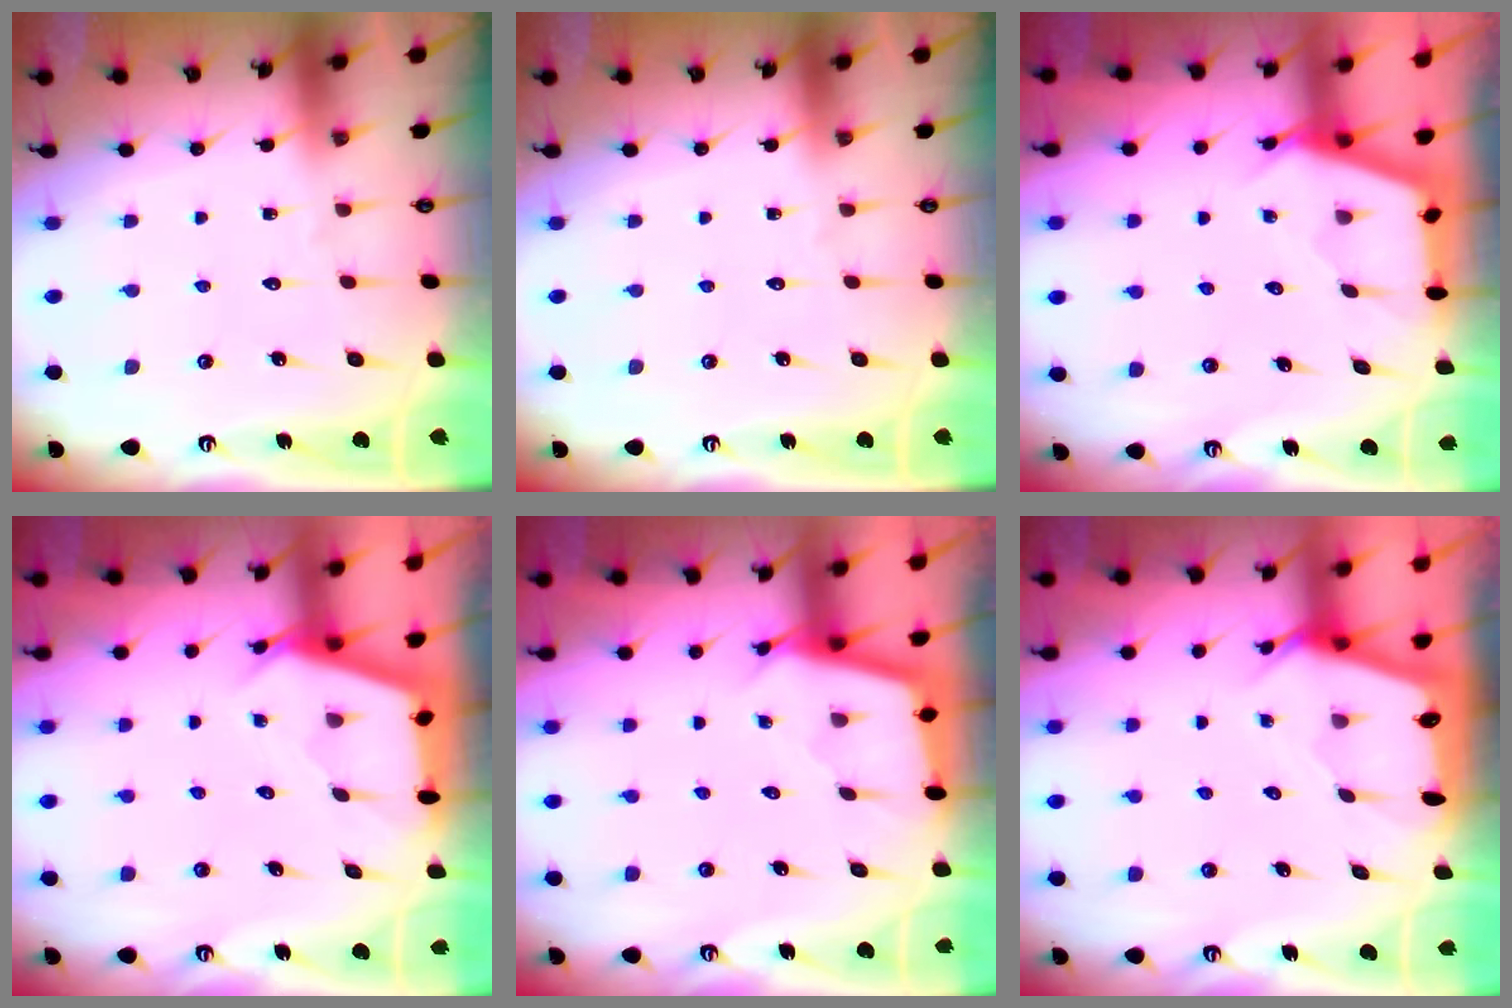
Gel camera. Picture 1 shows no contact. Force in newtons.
{"total": 0.0}
{"total": 2.9, "press": 2.9, "slide": 0.4}
{"total": 2.9, "press": 2.8, "slide": 0.3}
{"total": 2.5, "press": 2.5, "slide": 0.1}
{"total": 2.3, "press": 2.3, "slide": 0.2}